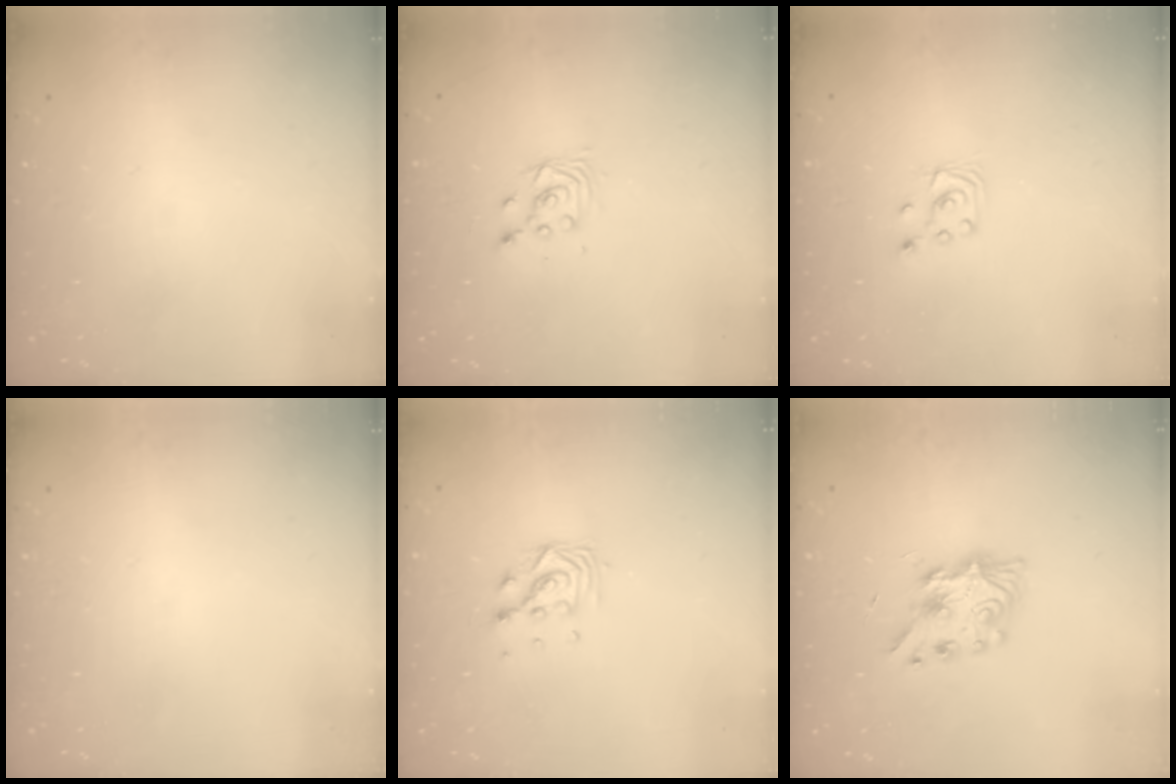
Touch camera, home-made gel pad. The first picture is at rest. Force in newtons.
{"total": 2.9, "press": 2.9, "slide": 0.1}
{"total": 3.0, "press": 3.0, "slide": 0.2}
{"total": 0.0}
{"total": 6.1, "press": 6.1, "slide": 0.3}
{"total": 8.2, "press": 8.1, "slide": 0.3}